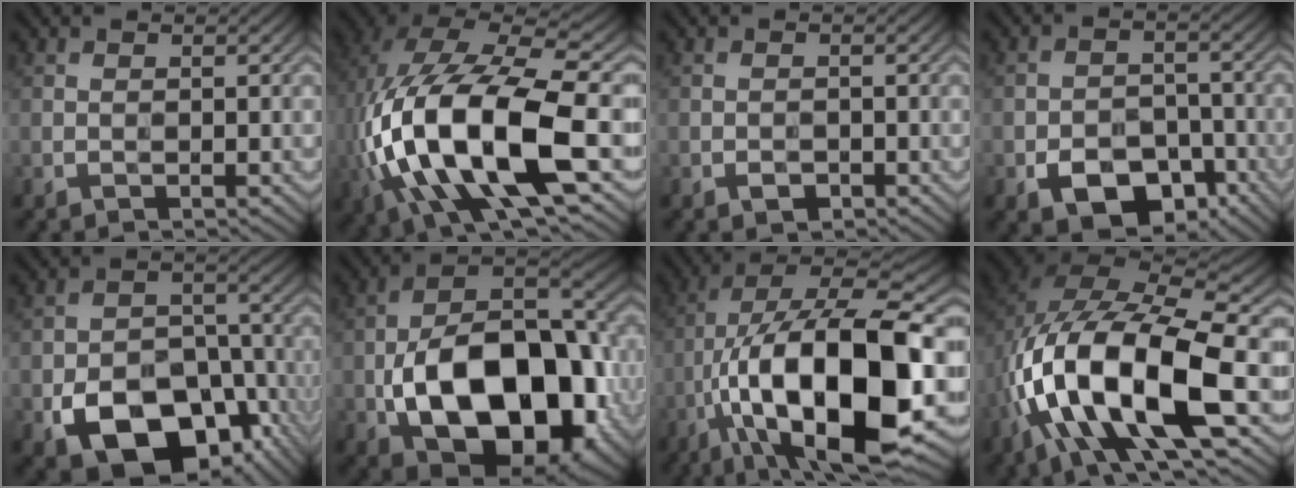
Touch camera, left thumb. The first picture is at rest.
{"total": 19.6, "force": [-3.9, 8.5, 17.3], "torque": [-0.361, -0.025, -0.051]}
{"total": 1.2, "force": [-0.7, 0.7, 0.6], "torque": [-0.008, -0.001, -0.013]}
{"total": 8.7, "force": [-4.8, 5.3, 5.0], "torque": [-0.083, -0.015, -0.079]}
{"total": 15.9, "force": [-7.7, 10.0, 9.7], "torque": [-0.171, -0.040, -0.119]}
{"total": 18.5, "force": [-5.3, 11.0, 14.0], "torque": [-0.234, -0.033, -0.089]}
{"total": 20.7, "force": [-5.4, 7.9, 18.4], "torque": [-0.346, 0.001, -0.085]}
{"total": 18.4, "force": [-5.9, 8.2, 15.4], "torque": [-0.324, -0.015, -0.101]}